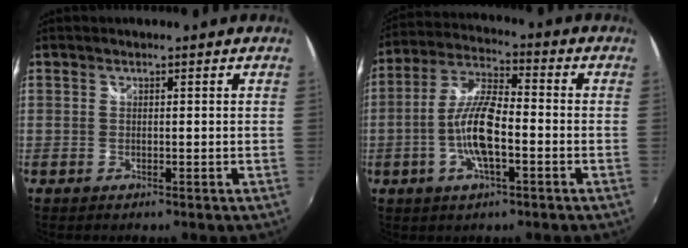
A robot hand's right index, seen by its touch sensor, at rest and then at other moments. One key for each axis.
{"total": 10.8, "fx": -3.0, "fy": 3.2, "fz": 9.9, "tx": -0.205, "ty": 0.005, "tz": -0.059}